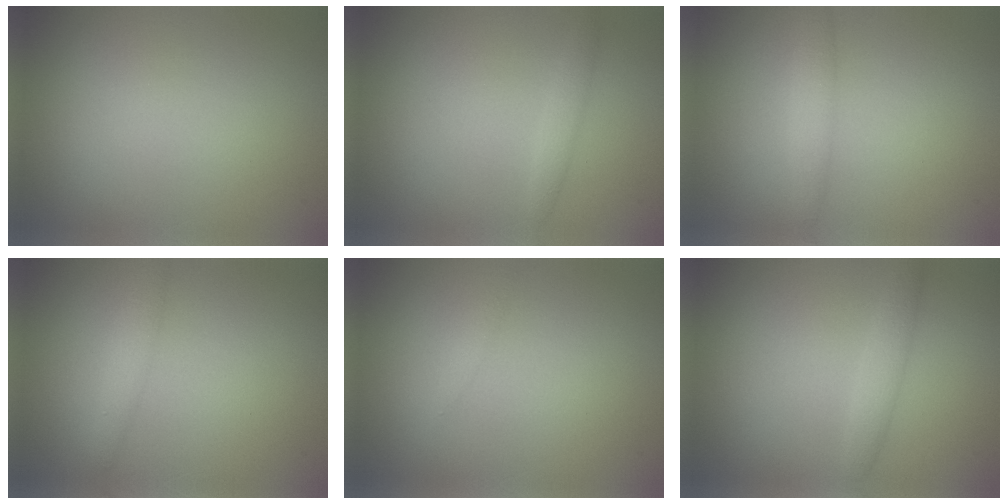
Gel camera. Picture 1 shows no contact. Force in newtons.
{"total": 1.3, "press": 1.3, "slide": 0.0}
{"total": 1.7, "press": 1.7, "slide": 0.1}
{"total": 1.8, "press": 1.8, "slide": 0.0}
{"total": 0.5, "press": 0.5, "slide": 0.0}
{"total": 1.9, "press": 1.9, "slide": 0.1}